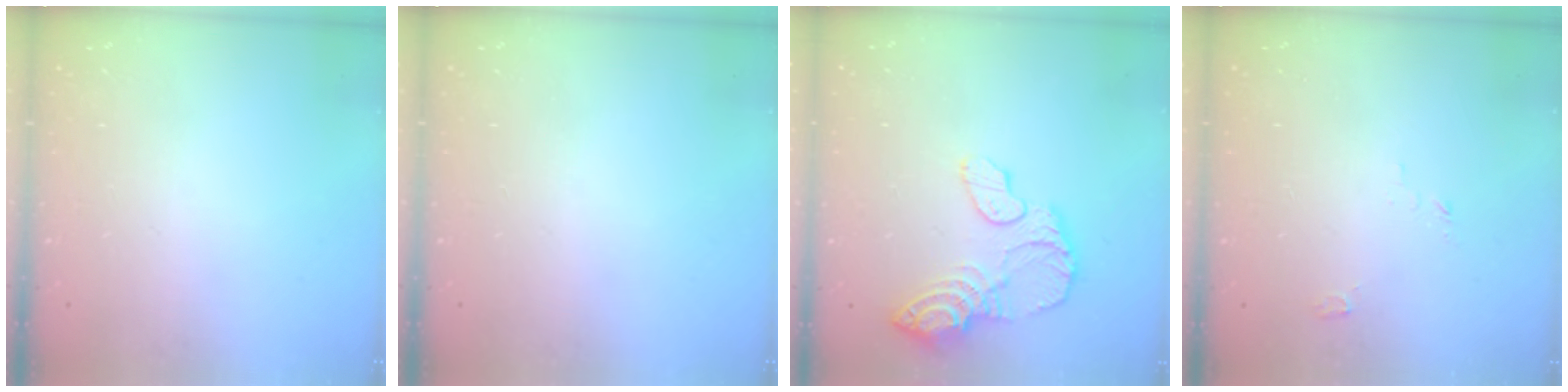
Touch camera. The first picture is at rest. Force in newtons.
{"total": 0.0}
{"total": 14.9, "press": 14.8, "slide": 1.5}
{"total": 2.7, "press": 2.7, "slide": 0.3}